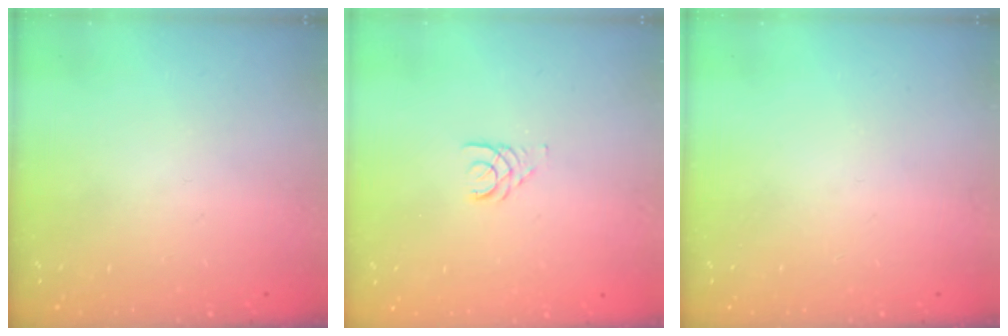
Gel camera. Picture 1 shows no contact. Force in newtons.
{"total": 2.5, "press": 2.5, "slide": 0.3}
{"total": 0.0}